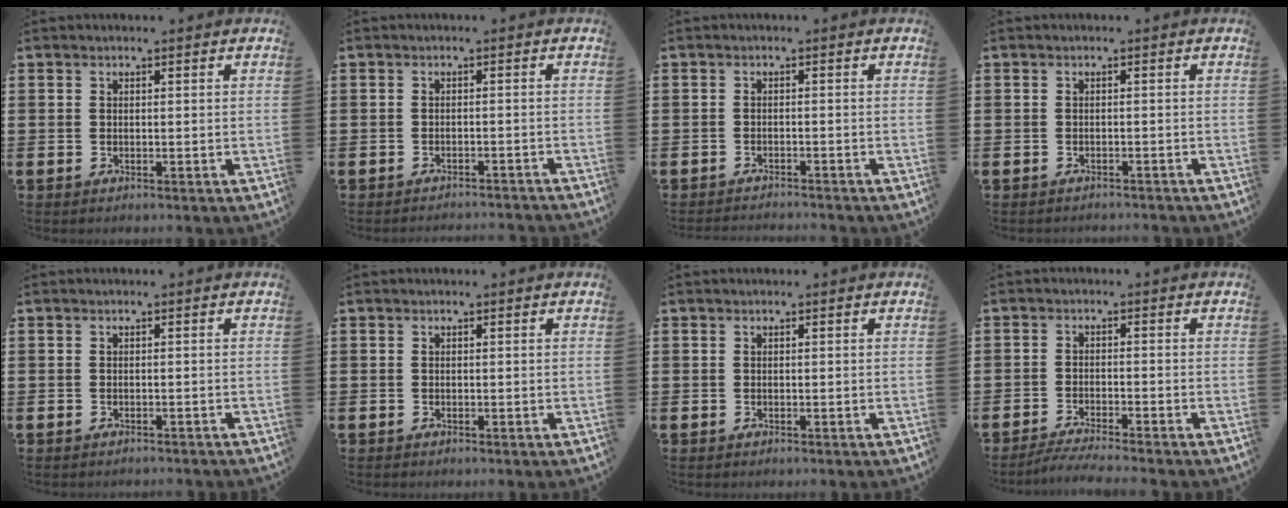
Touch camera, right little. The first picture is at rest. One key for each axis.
{"total": 1.3, "fx": -1.3, "fy": -0.2, "fz": -0.1, "tx": -0.001, "ty": 0.004, "tz": -0.027}
{"total": 1.3, "fx": -1.3, "fy": -0.1, "fz": -0.1, "tx": -0.001, "ty": 0.002, "tz": -0.027}
{"total": 0.8, "fx": -0.8, "fy": 0.0, "fz": 0.0, "tx": -0.002, "ty": 0.000, "tz": -0.017}
{"total": 0.5, "fx": -0.5, "fy": 0.0, "fz": 0.0, "tx": -0.001, "ty": -0.002, "tz": -0.011}
{"total": 0.0}
{"total": 0.0}
{"total": 2.6, "fx": -2.3, "fy": -0.3, "fz": 1.0, "tx": -0.015, "ty": 0.000, "tz": -0.044}